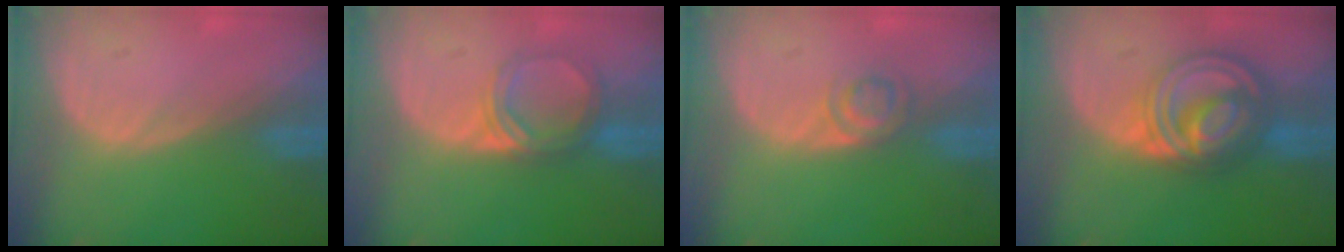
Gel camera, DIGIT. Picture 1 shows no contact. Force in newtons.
{"total": 5.0, "press": 4.6, "slide": 1.8}
{"total": 3.0, "press": 2.9, "slide": 0.2}
{"total": 9.2, "press": 9.2, "slide": 0.6}